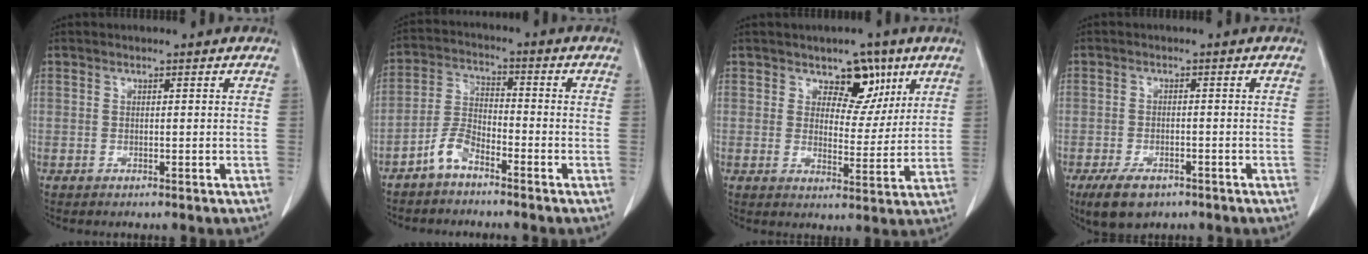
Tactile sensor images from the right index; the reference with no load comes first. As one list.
[{"total": 5.0, "force": [-3.7, 1.9, 2.8], "torque": [-0.064, 0.008, -0.076]}, {"total": 6.6, "force": [3.8, 4.1, 3.6], "torque": [-0.037, 0.002, 0.057]}, {"total": 5.5, "force": [-3.7, 2.8, 3.0], "torque": [-0.060, -0.005, -0.056]}]